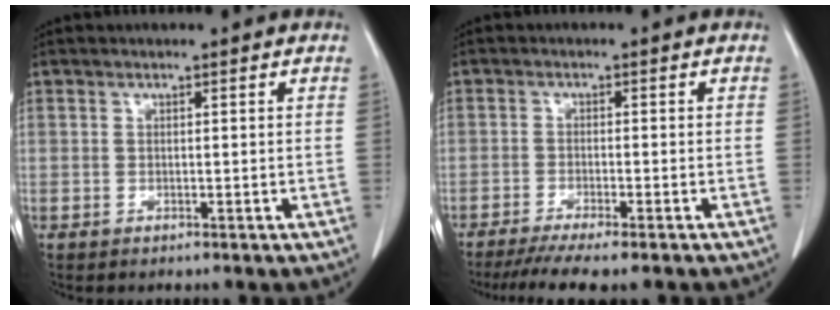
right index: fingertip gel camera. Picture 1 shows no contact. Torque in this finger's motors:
{"motor_torque": [0.64, -0.66, 0.35, 0.07]}